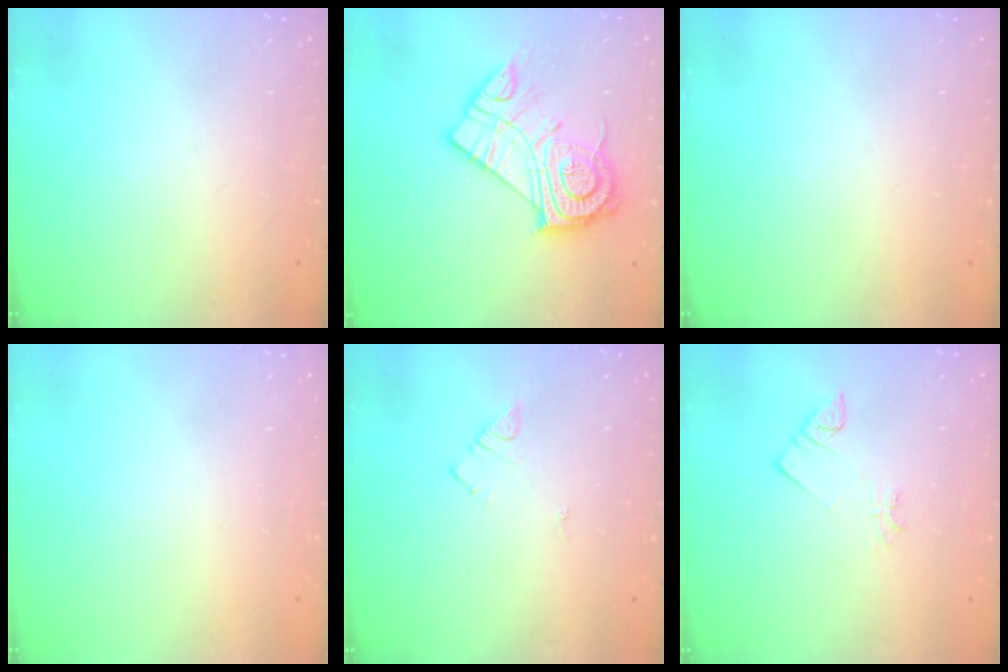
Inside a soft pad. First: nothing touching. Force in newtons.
{"total": 19.1, "press": 19.1, "slide": 1.3}
{"total": 0.0}
{"total": 1.6, "press": 1.6, "slide": 0.1}
{"total": 3.9, "press": 3.9, "slide": 0.5}
{"total": 1.5, "press": 1.4, "slide": 0.3}